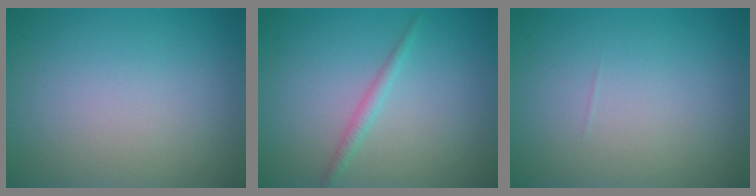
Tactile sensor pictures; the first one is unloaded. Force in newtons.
{"total": 1.3, "press": 1.3, "slide": 0.0}
{"total": 0.0}